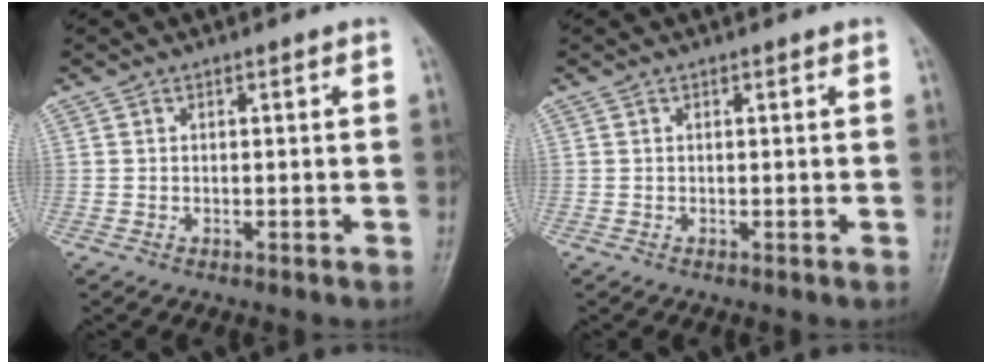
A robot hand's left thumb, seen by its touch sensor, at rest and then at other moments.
{"total": 0.0}